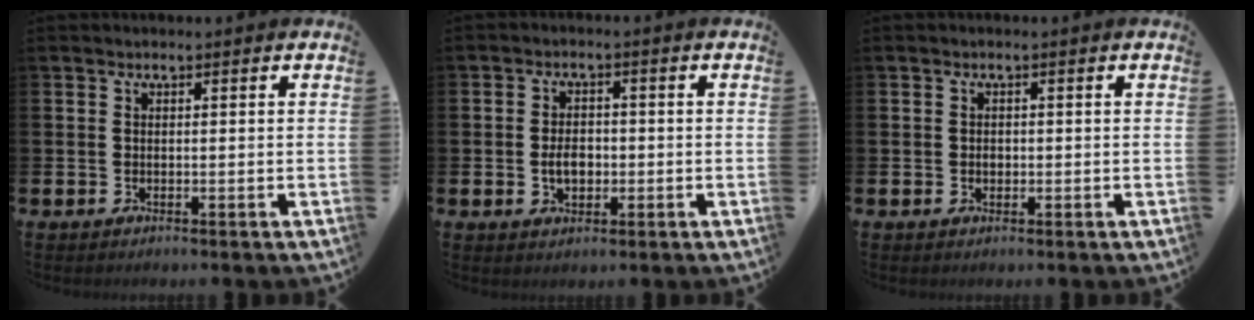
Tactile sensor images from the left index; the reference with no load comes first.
{"total": 3.3, "force": [-0.7, 2.2, 2.4], "torque": [-0.028, -0.002, -0.018]}
{"total": 0.9, "force": [-0.2, 0.7, 0.5], "torque": [-0.002, 0.003, -0.007]}